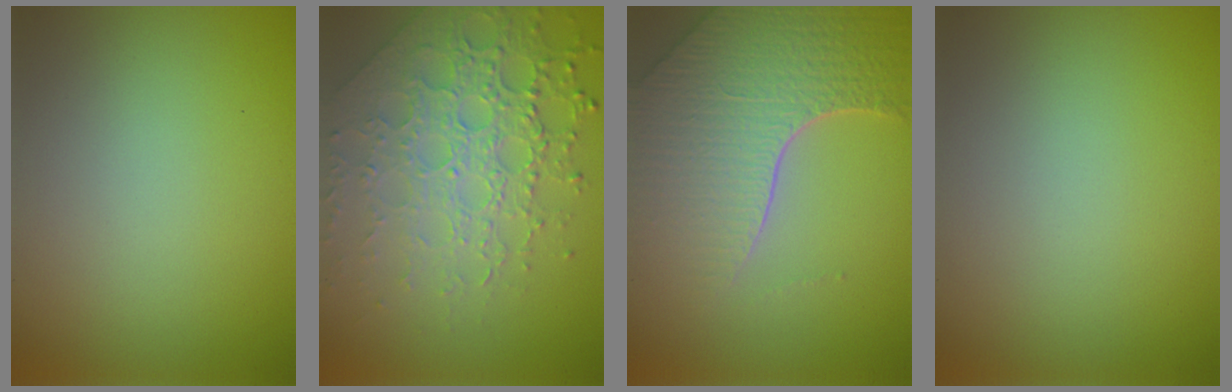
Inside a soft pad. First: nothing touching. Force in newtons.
{"total": 7.4, "press": 5.4, "slide": 5.1}
{"total": 7.5, "press": 5.7, "slide": 4.9}
{"total": 0.0}